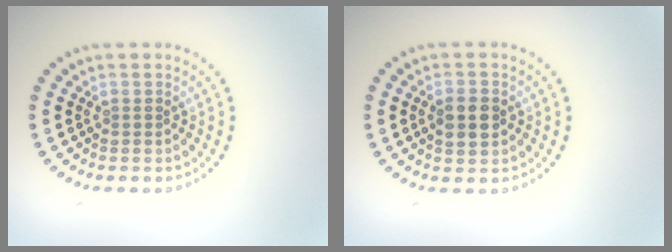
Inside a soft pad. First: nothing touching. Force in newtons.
{"total": 2.9, "press": 2.9, "slide": 0.1}